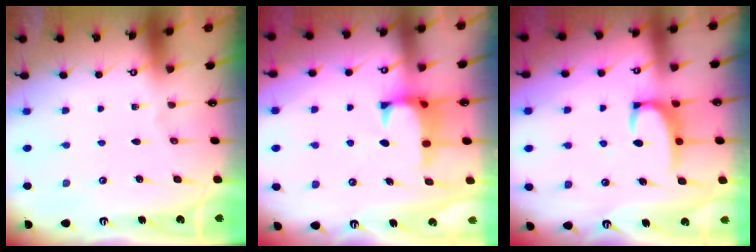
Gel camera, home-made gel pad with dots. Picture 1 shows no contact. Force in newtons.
{"total": 0.9, "press": 0.3, "slide": 0.8}
{"total": 3.4, "press": 3.3, "slide": 0.6}